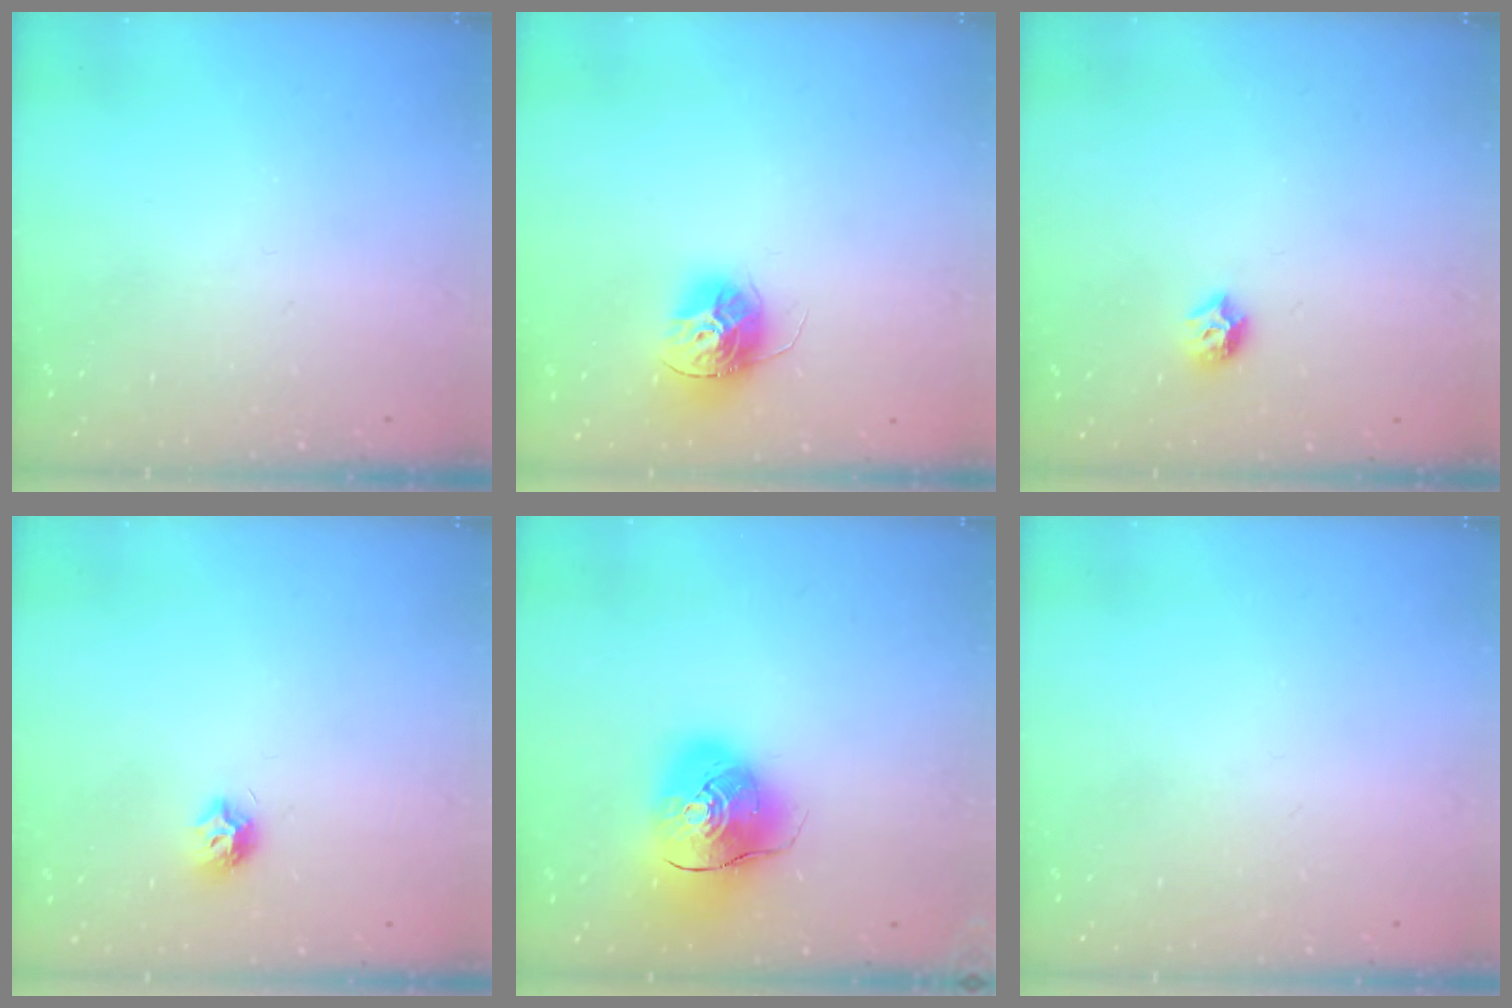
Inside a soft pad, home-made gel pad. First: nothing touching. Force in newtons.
{"total": 12.2, "press": 12.2, "slide": 0.4}
{"total": 6.7, "press": 6.6, "slide": 0.9}
{"total": 7.1, "press": 7.1, "slide": 0.8}
{"total": 13.0, "press": 12.8, "slide": 2.4}
{"total": 0.8, "press": 0.8, "slide": 0.0}